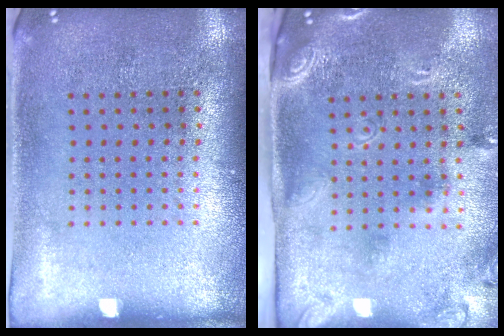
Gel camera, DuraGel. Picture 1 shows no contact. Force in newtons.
{"total": 2.6, "press": 1.7, "slide": 2.0}